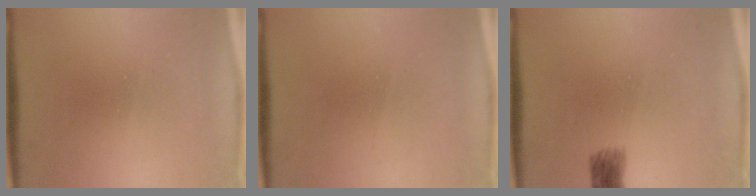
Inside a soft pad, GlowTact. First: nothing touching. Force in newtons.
{"total": 1.4}
{"total": 3.4}